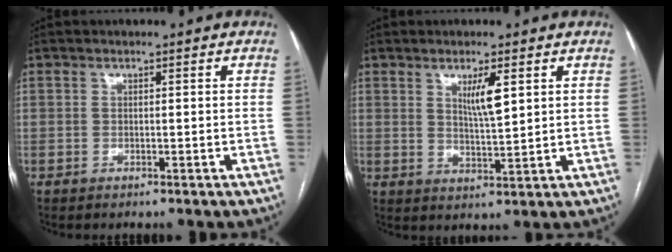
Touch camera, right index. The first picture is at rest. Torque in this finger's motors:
{"motor_torque": [0.14, 0.08, 0.13, 0.06]}